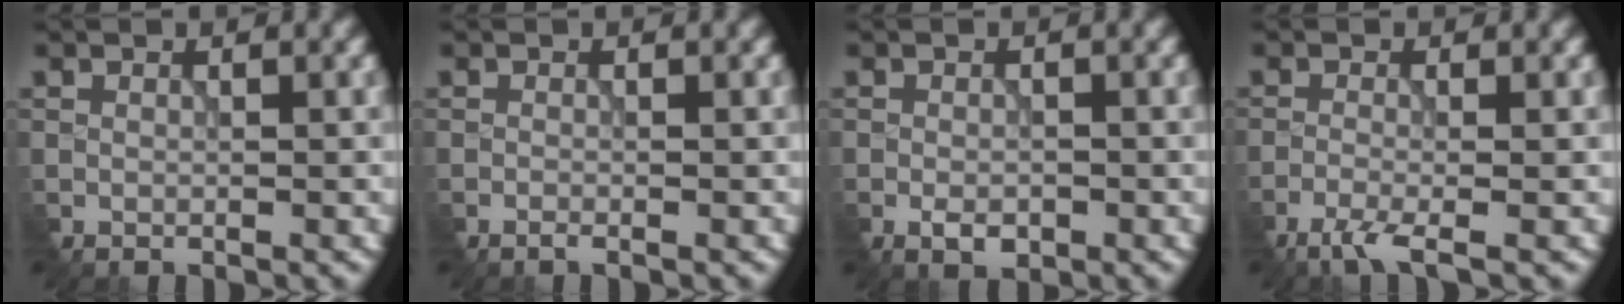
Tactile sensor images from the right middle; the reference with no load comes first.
{"total": 0.9, "force": [-0.8, -0.1, 0.4], "torque": [-0.015, -0.004, -0.015]}
{"total": 1.8, "force": [-1.2, 0.9, 1.1], "torque": [-0.026, -0.005, -0.018]}
{"total": 3.1, "force": [-2.3, 0.4, 2.0], "torque": [-0.049, -0.007, -0.049]}